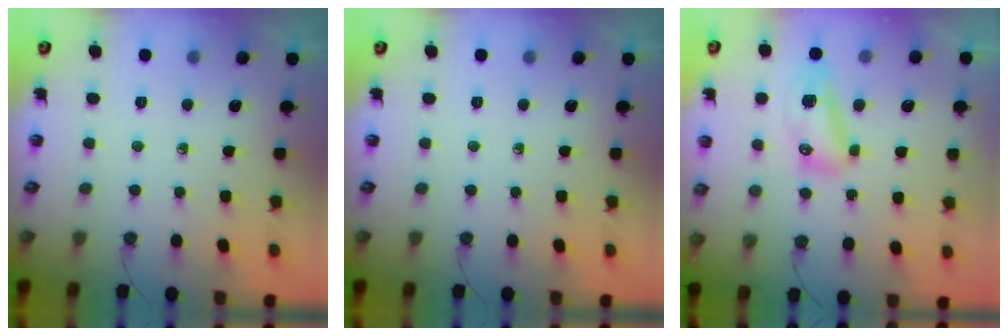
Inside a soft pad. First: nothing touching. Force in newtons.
{"total": 0.0}
{"total": 14.0, "press": 10.7, "slide": 9.0}